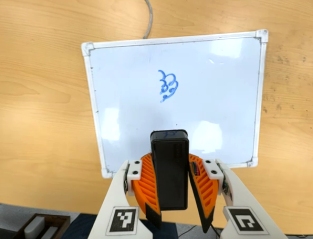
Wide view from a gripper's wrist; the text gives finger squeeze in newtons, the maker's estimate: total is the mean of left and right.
{"total": 11.3, "left": 9.9, "right": 12.7}